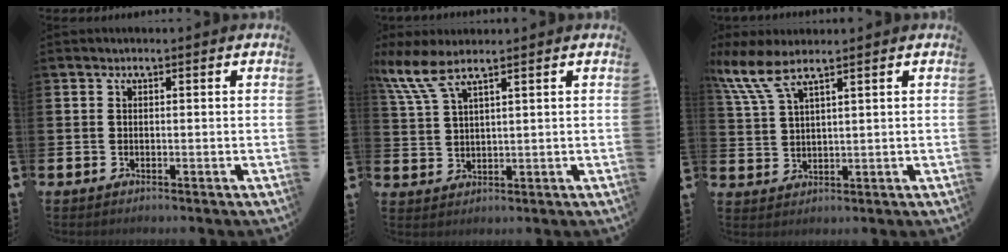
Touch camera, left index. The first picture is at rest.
{"total": 5.8, "force": [4.6, 0.7, 3.5], "torque": [-0.086, -0.010, 0.084]}
{"total": 6.3, "force": [5.0, 0.9, 3.6], "torque": [-0.091, -0.010, 0.092]}